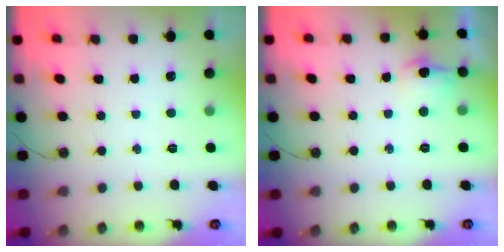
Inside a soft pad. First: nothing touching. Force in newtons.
{"total": 8.2, "press": 8.2, "slide": 0.8}